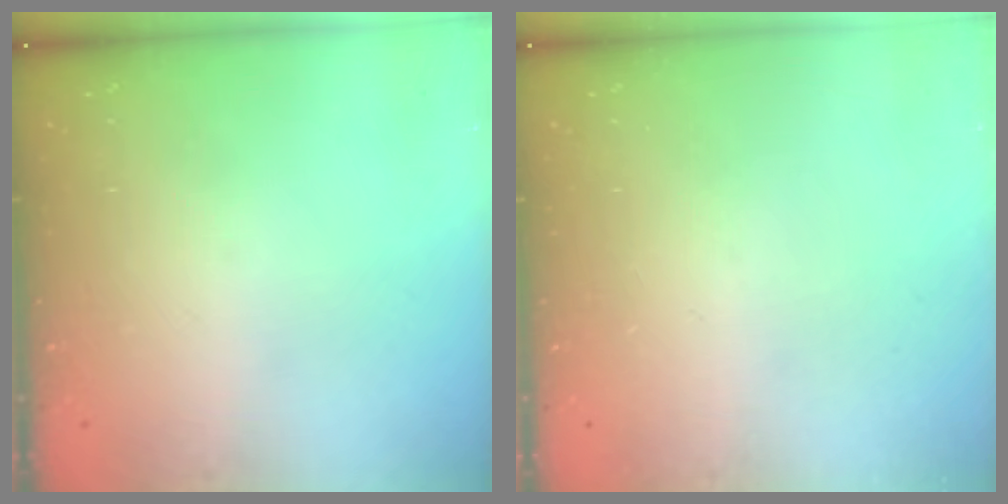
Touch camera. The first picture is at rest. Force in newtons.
{"total": 0.0}